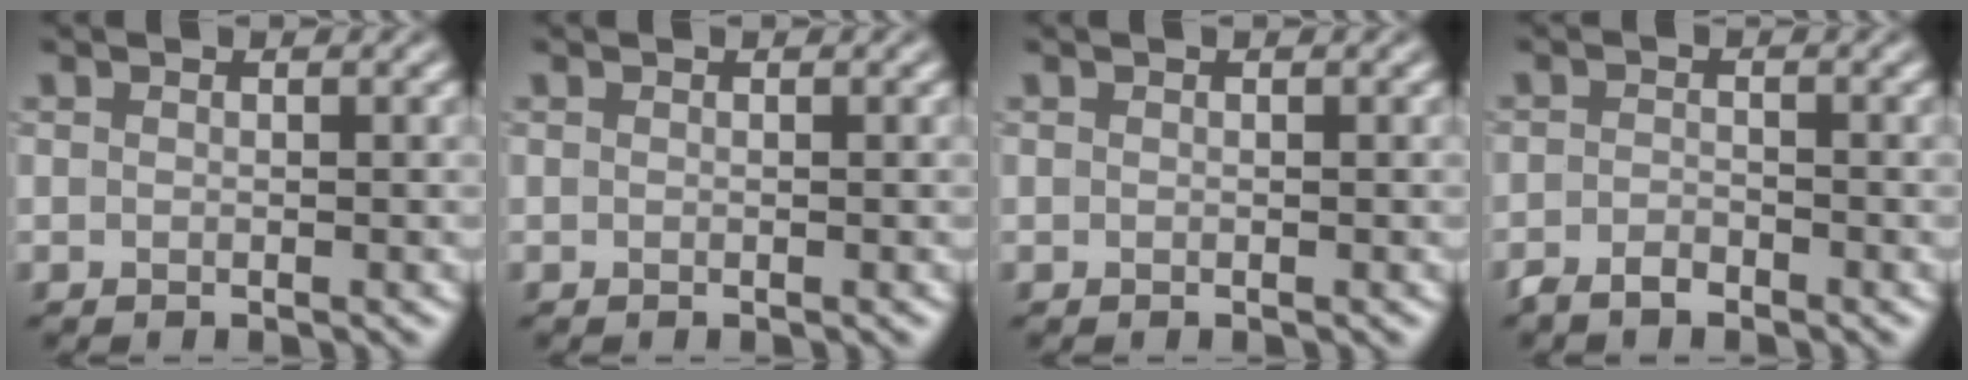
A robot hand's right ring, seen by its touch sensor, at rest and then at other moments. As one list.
[{"total": 0.0}, {"total": 0.0}, {"total": 1.7, "force": [-1.4, 0.6, 0.7], "torque": [-0.018, 0.004, -0.032]}]